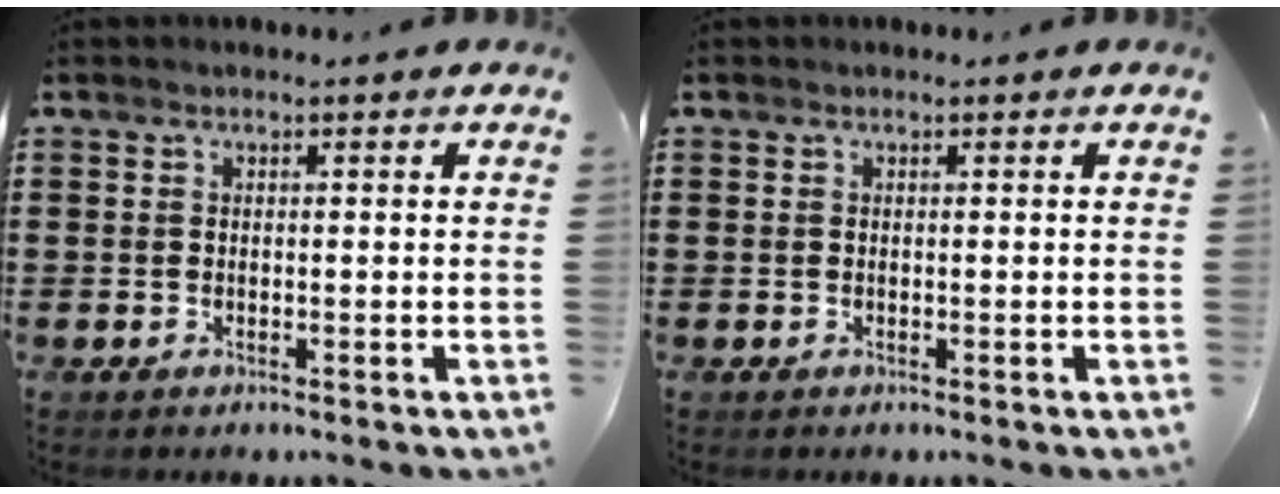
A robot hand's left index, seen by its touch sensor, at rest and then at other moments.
{"total": 0.0}